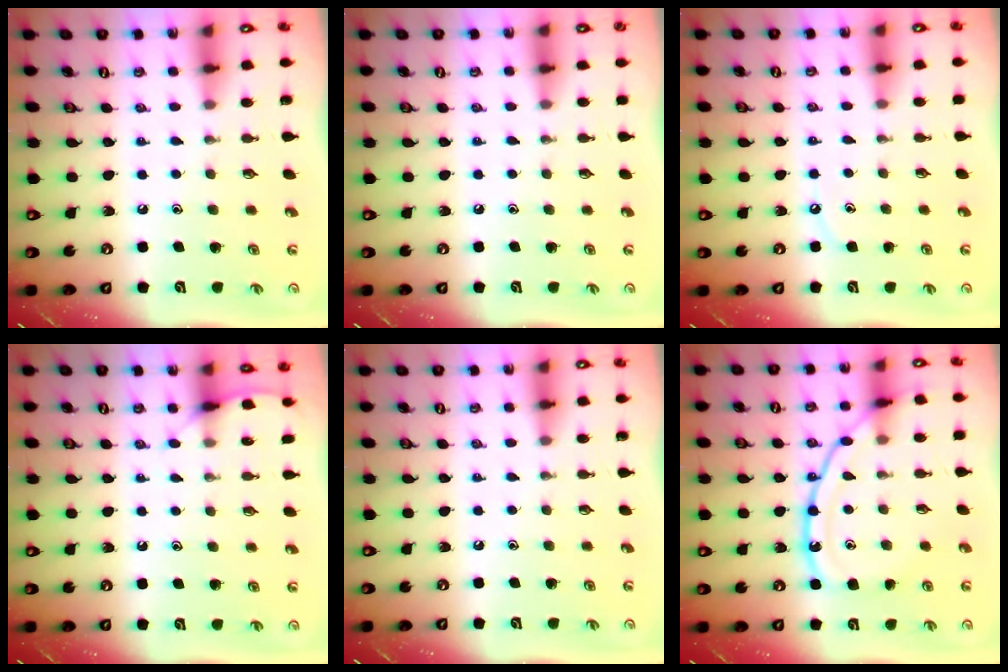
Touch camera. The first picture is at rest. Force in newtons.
{"total": 2.7, "press": 2.7, "slide": 0.5}
{"total": 3.8, "press": 3.8, "slide": 0.5}
{"total": 6.8, "press": 6.8, "slide": 0.7}
{"total": 0.0}
{"total": 14.9, "press": 14.8, "slide": 1.2}